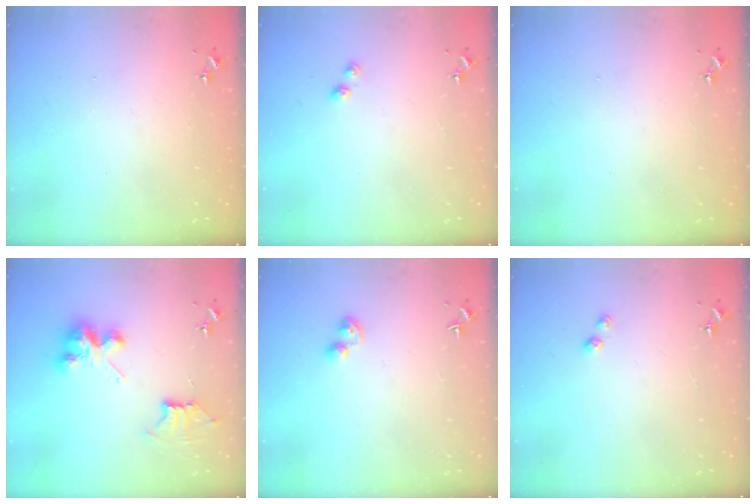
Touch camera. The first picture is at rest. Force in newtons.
{"total": 3.2, "press": 3.2, "slide": 0.4}
{"total": 0.0}
{"total": 9.7, "press": 9.6, "slide": 0.7}
{"total": 5.4, "press": 5.2, "slide": 1.3}
{"total": 2.6, "press": 2.6, "slide": 0.4}